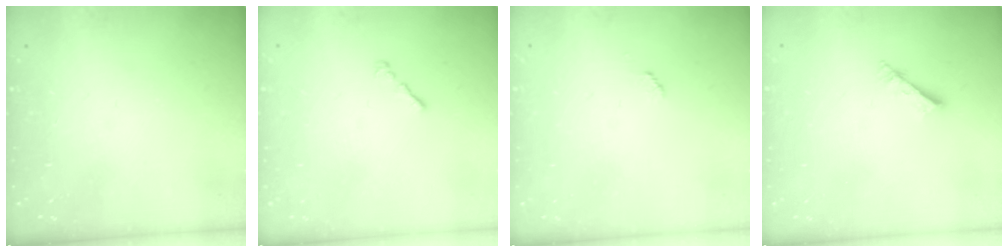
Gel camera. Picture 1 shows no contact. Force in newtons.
{"total": 1.0, "press": 0.9, "slide": 0.5}
{"total": 2.5, "press": 2.5, "slide": 0.4}
{"total": 2.7, "press": 2.7, "slide": 0.3}